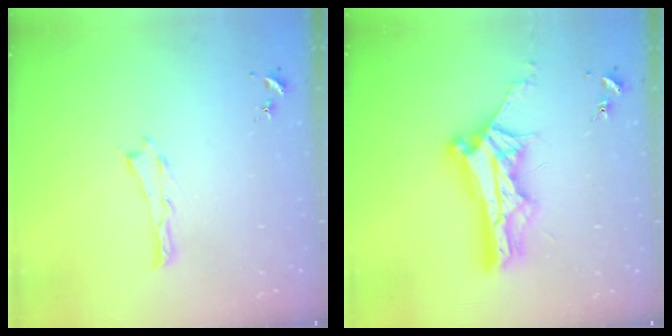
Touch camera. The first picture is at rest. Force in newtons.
{"total": 9.2, "press": 9.2, "slide": 0.4}